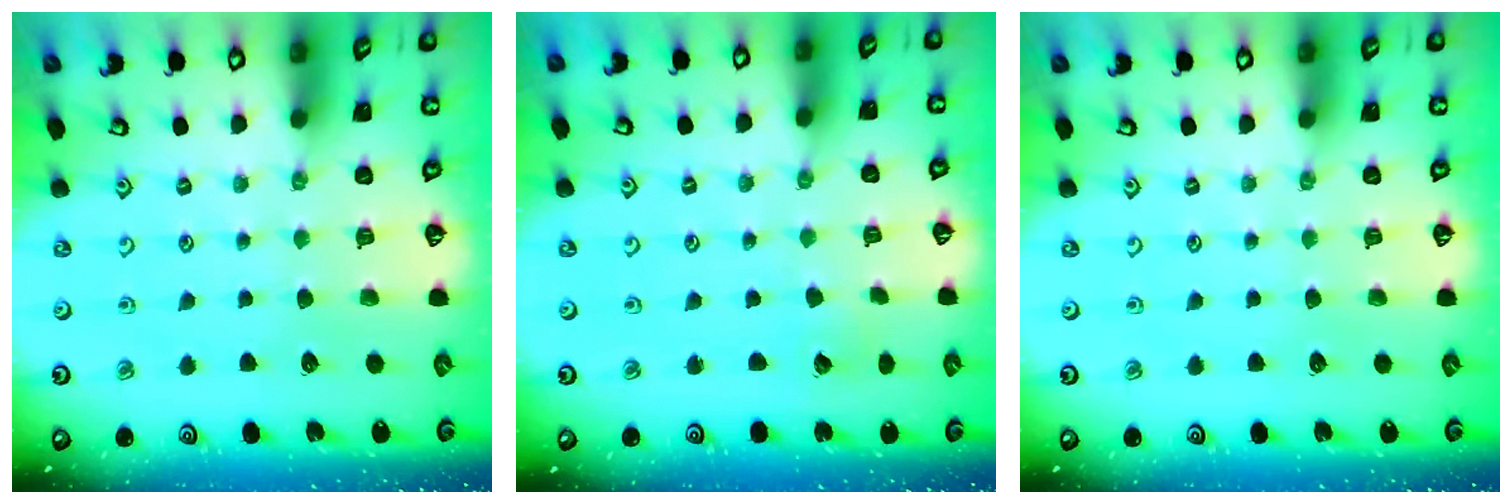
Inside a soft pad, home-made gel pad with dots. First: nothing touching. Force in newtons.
{"total": 2.8, "press": 2.8, "slide": 0.2}
{"total": 0.0}